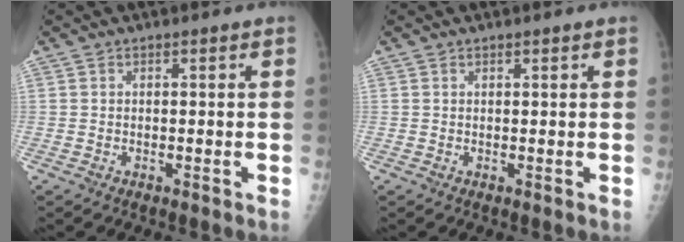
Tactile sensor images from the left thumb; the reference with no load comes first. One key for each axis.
{"total": 0.6, "fx": 0.5, "fy": 0.2, "fz": 0.4, "tx": -0.006, "ty": -0.002, "tz": 0.008}